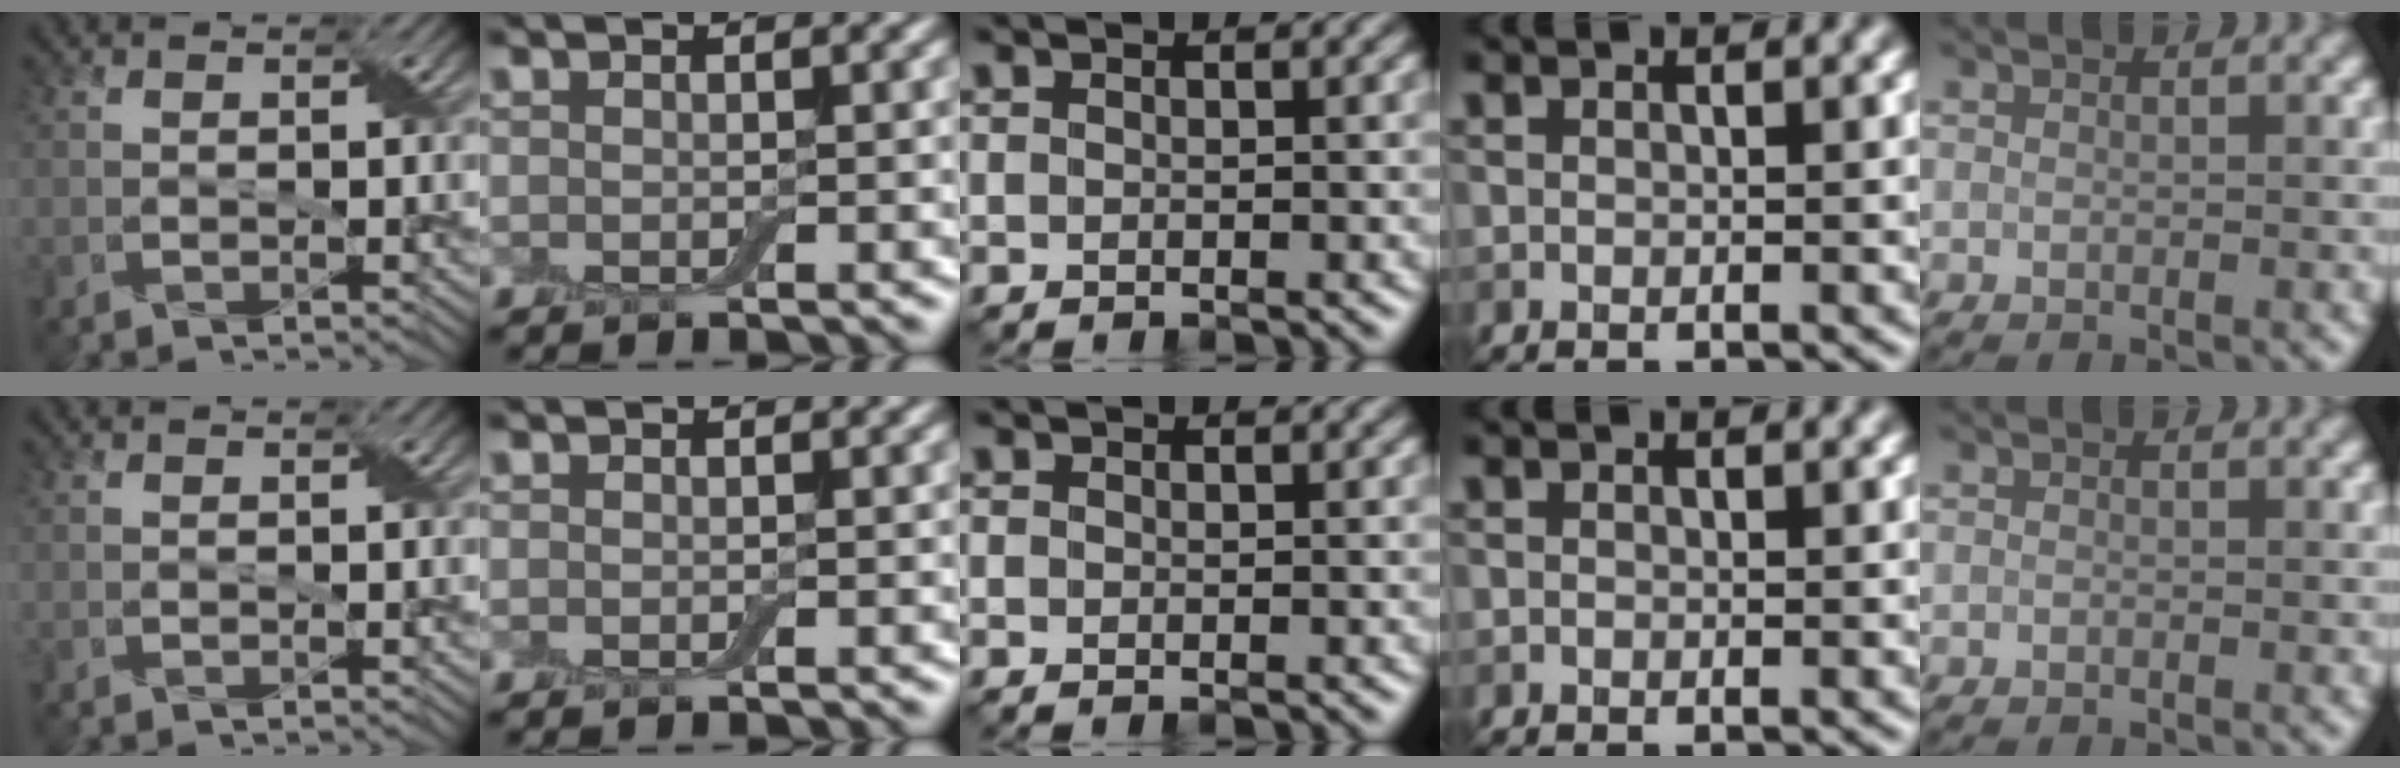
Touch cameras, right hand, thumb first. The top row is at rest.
{}